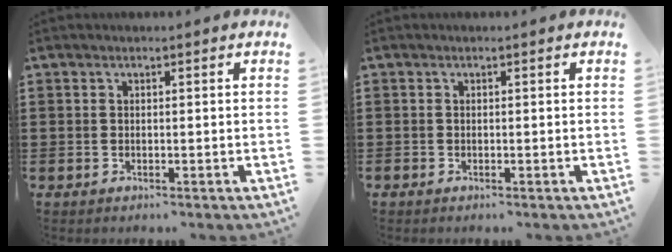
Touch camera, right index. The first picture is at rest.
{"total": 0.0}